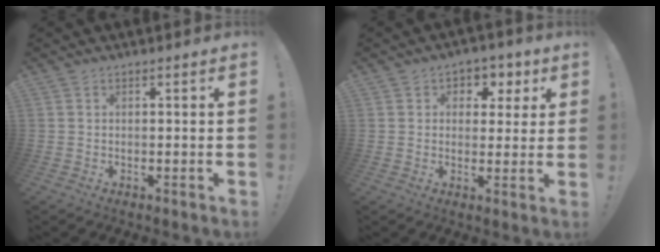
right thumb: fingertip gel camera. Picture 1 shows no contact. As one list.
[{"total": 5.1, "force": [1.5, 4.6, 1.4], "torque": [-0.005, -0.010, 0.027]}]